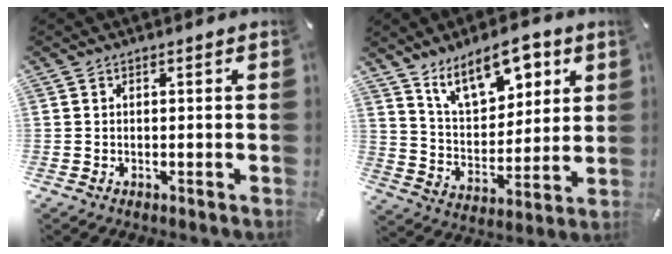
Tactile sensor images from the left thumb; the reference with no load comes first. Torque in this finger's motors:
{"motor_torque": [2.00, 1.99, 1.39, -1.38, 0.18]}